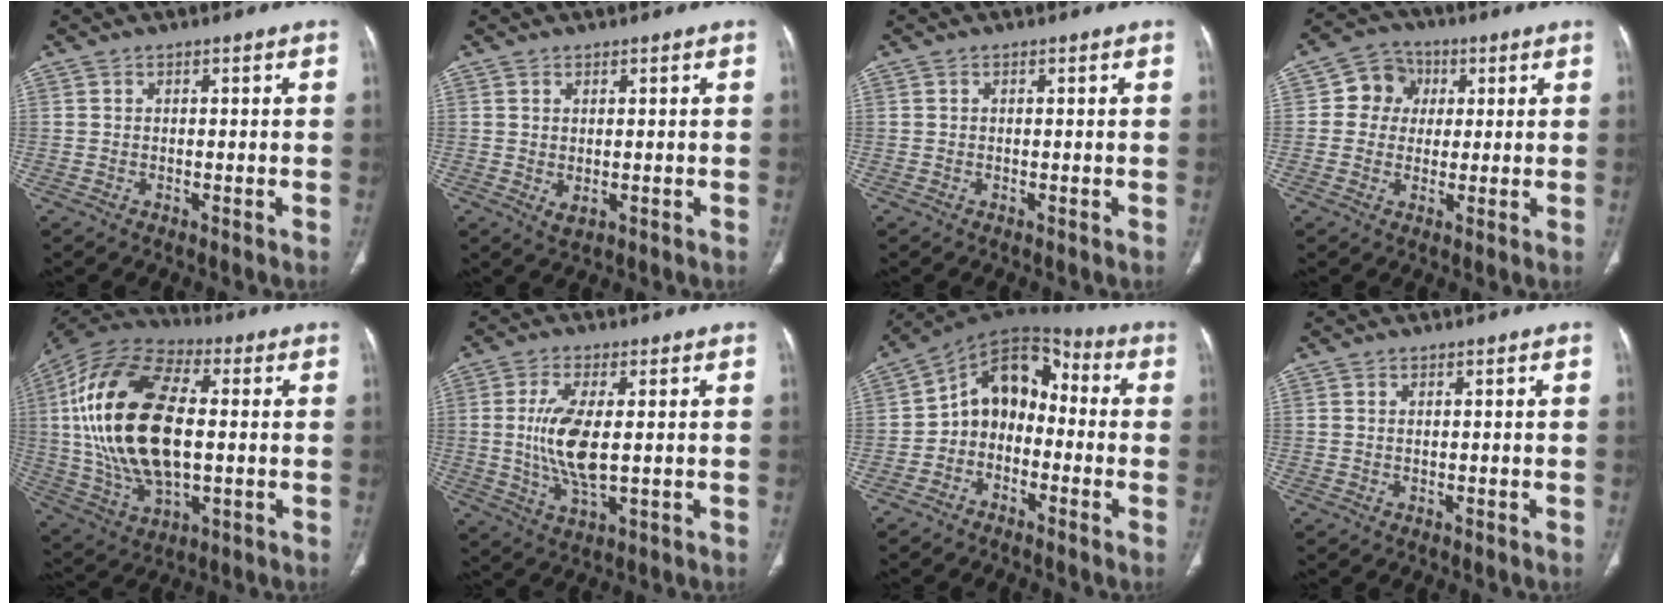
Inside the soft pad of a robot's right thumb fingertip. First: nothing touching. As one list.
[{"total": 1.9, "force": [-0.1, 1.0, 1.6], "torque": [-0.030, -0.006, 0.007]}, {"total": 0.0}, {"total": 7.3, "force": [1.5, 6.6, 2.7], "torque": [-0.010, 0.005, 0.016]}, {"total": 26.0, "force": [1.7, 13.5, 22.2], "torque": [-0.447, 0.003, 0.030]}, {"total": 10.0, "force": [0.5, 3.8, 9.2], "torque": [-0.197, -0.014, 0.014]}, {"total": 11.2, "force": [-1.9, 8.4, 7.2], "torque": [-0.083, 0.059, -0.050]}, {"total": 0.0}]